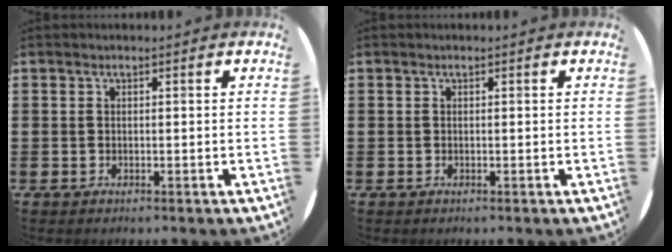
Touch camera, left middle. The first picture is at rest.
{"total": 0.0}